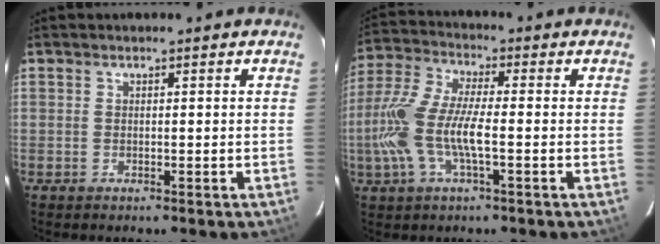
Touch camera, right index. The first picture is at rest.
{"total": 13.5, "force": [-2.7, 3.7, 12.7], "torque": [-0.269, -0.002, -0.055]}